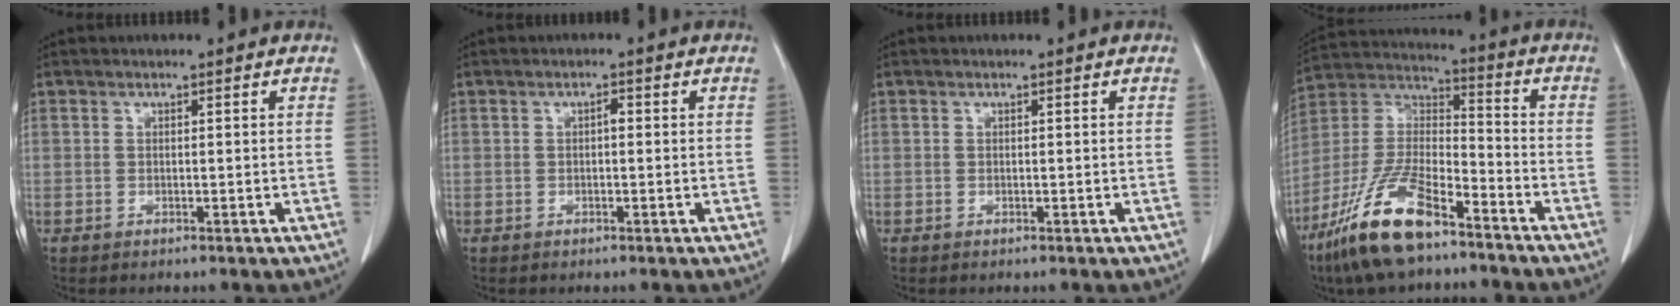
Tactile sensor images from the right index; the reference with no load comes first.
{"total": 0.9, "force": [0.0, 0.4, 0.8], "torque": [-0.014, 0.003, -0.001]}
{"total": 0.0}
{"total": 15.7, "force": [-10.7, 4.6, 10.5], "torque": [-0.221, -0.001, -0.201]}